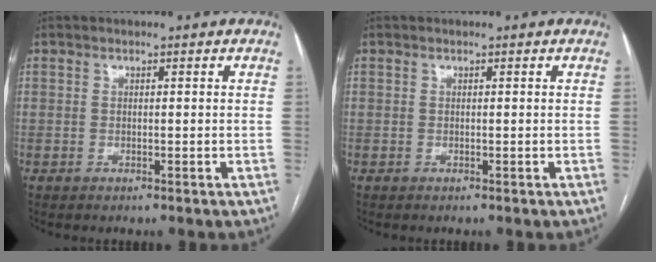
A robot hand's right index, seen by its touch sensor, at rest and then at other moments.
{"total": 0.0}